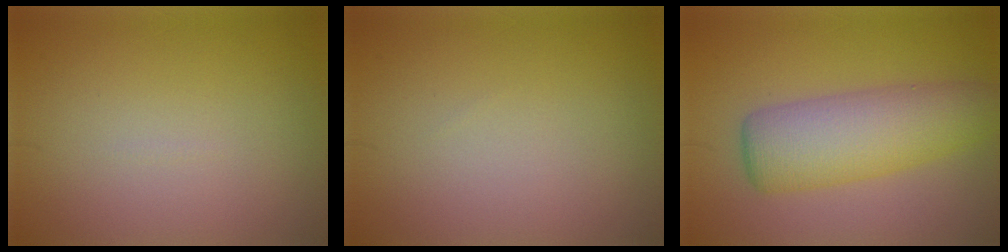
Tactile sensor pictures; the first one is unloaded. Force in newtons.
{"total": 0.0}
{"total": 6.4, "press": 6.4, "slide": 0.1}